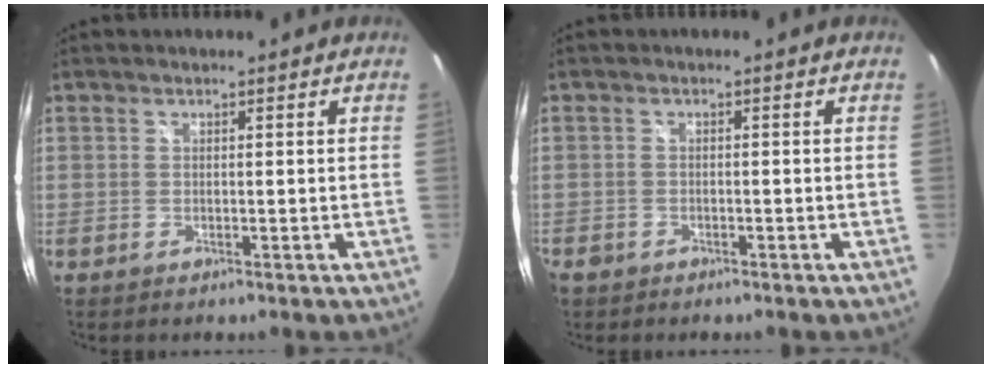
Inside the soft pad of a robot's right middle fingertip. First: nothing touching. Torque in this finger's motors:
{"motor_torque": [-0.46, -0.36, -0.04, -0.01]}